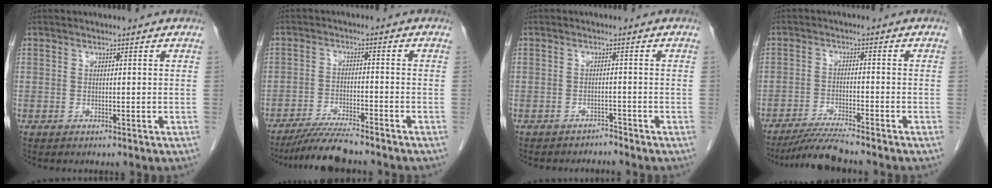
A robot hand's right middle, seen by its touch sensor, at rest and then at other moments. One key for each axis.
{"total": 6.7, "fx": -6.0, "fy": -0.1, "fz": 3.0, "tx": -0.051, "ty": -0.022, "tz": -0.109}
{"total": 1.8, "fx": -1.7, "fy": 0.1, "fz": -0.5, "tx": 0.013, "ty": -0.005, "tz": -0.024}
{"total": 5.5, "fx": -5.0, "fy": -1.1, "fz": 2.1, "tx": -0.039, "ty": -0.023, "tz": -0.095}